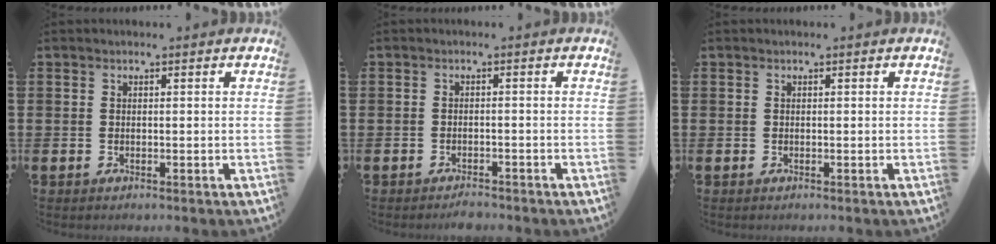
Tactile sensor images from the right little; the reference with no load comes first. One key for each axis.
{"total": 1.2, "fx": -1.2, "fy": 0.2, "fz": 0.2, "tx": -0.008, "ty": 0.001, "tz": -0.025}
{"total": 0.0}